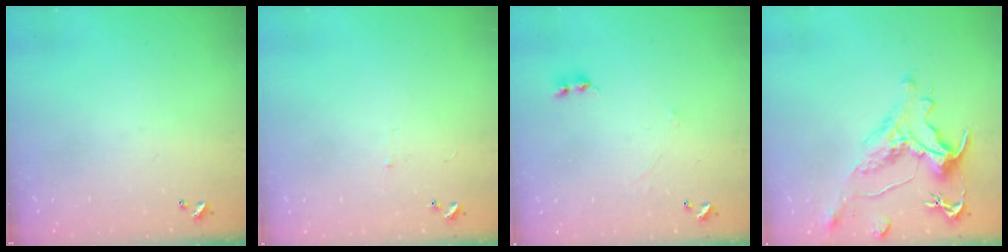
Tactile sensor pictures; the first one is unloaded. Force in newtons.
{"total": 0.6, "press": 0.0, "slide": 0.6}
{"total": 0.9, "press": 0.8, "slide": 0.3}
{"total": 1.3, "press": 0.1, "slide": 1.3}